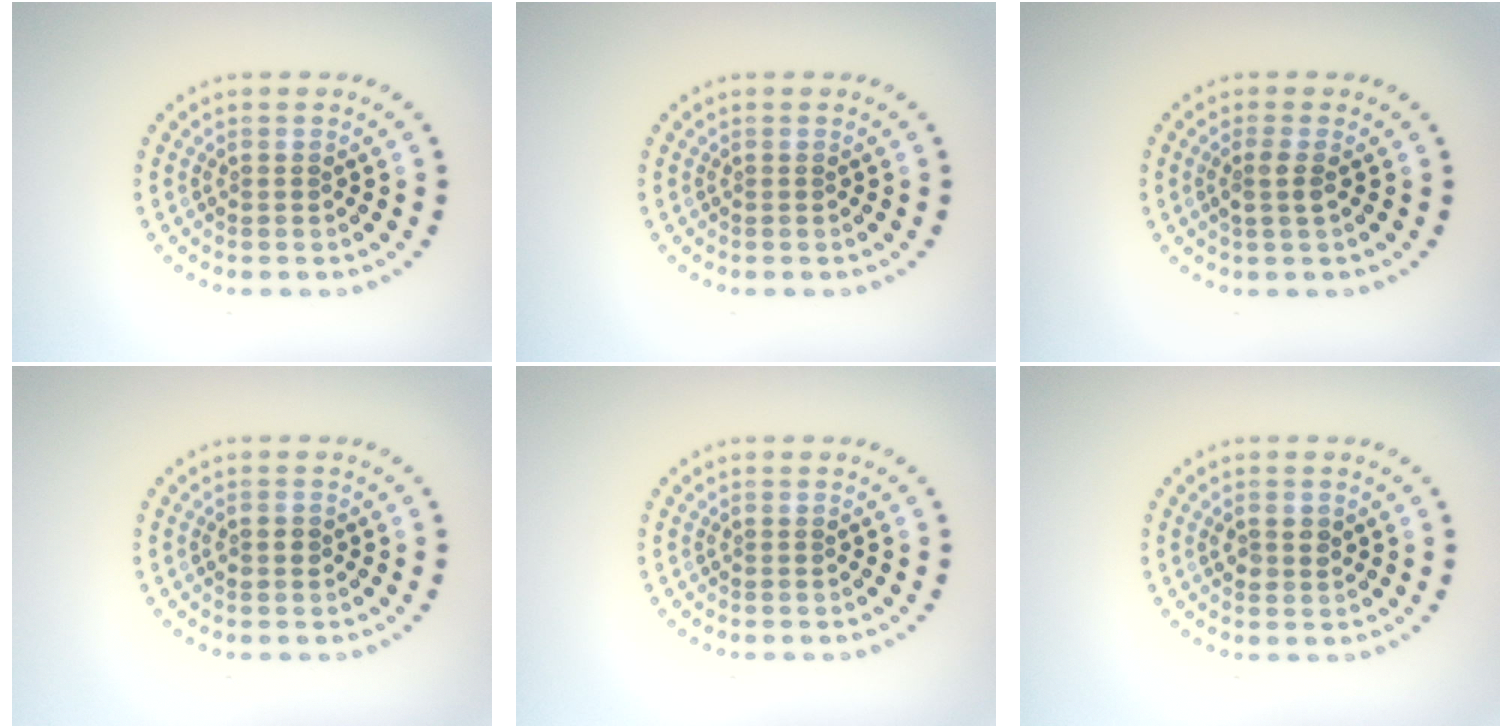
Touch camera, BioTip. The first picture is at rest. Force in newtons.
{"total": 0.0}
{"total": 1.6, "press": 1.3, "slide": 0.9}
{"total": 1.4, "press": 1.4, "slide": 0.2}
{"total": 0.0}
{"total": 1.5, "press": 1.5, "slide": 0.2}